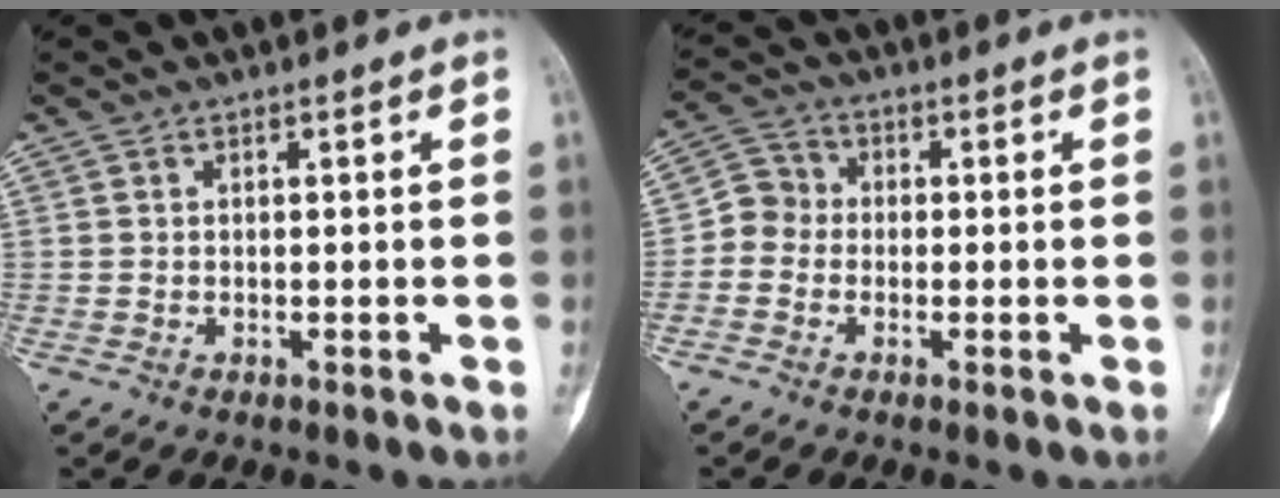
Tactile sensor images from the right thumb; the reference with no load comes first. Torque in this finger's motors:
{"motor_torque": [-0.07, 0.10, 0.10, -0.37, -0.02]}